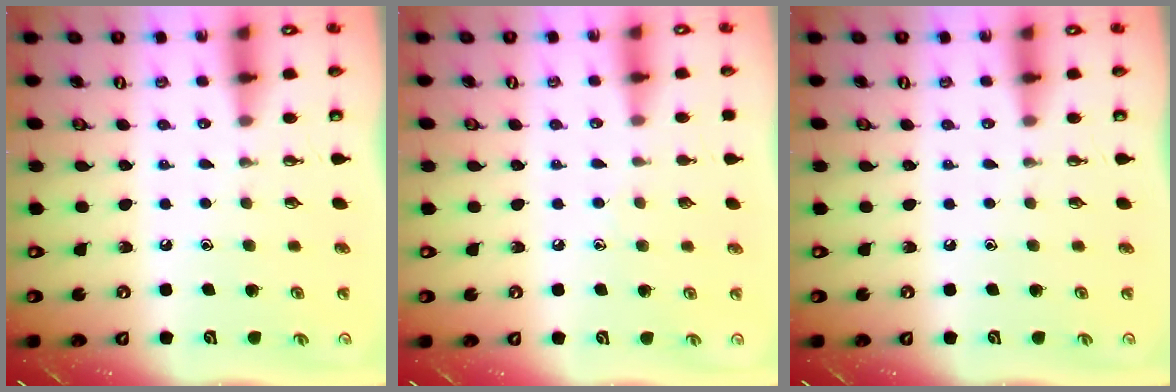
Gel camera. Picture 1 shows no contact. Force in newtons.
{"total": 4.1, "press": 4.0, "slide": 0.5}
{"total": 0.0}